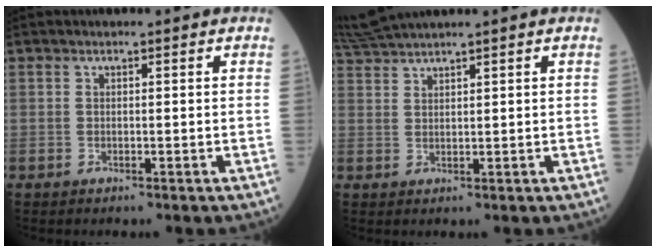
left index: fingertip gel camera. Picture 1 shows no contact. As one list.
[{"total": 4.4, "force": [4.0, -1.1, 1.5], "torque": [-0.048, 0.014, 0.089]}]